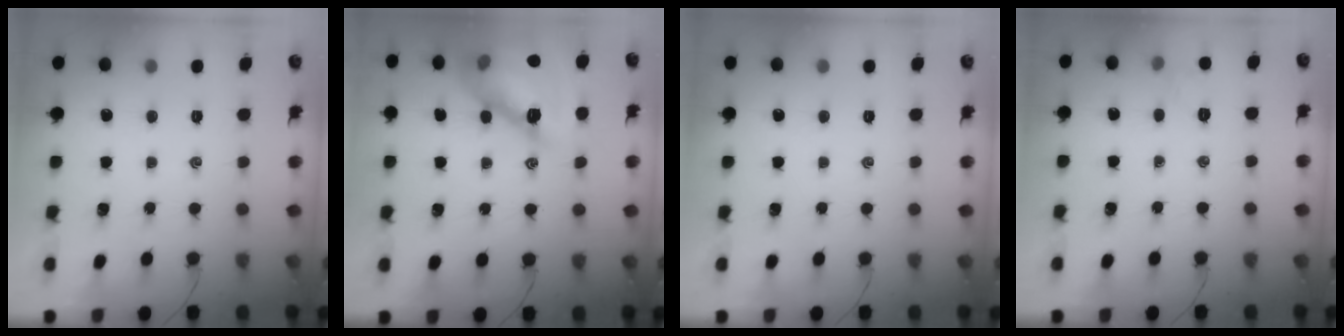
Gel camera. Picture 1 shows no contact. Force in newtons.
{"total": 15.4, "press": 14.9, "slide": 3.6}
{"total": 0.0}
{"total": 5.3, "press": 5.2, "slide": 0.8}